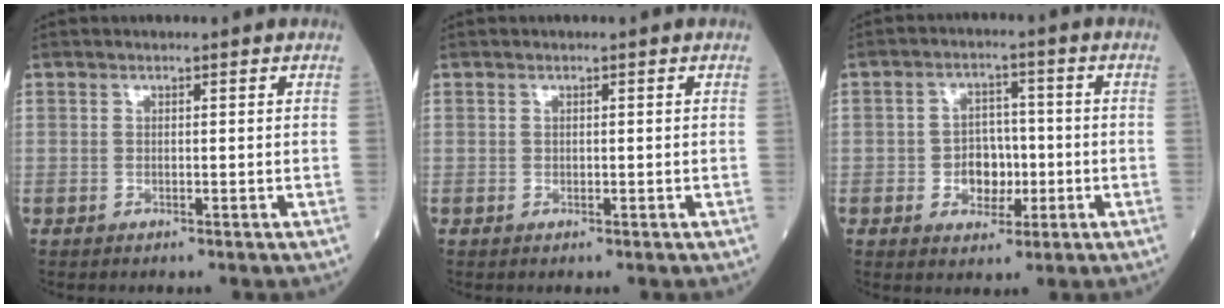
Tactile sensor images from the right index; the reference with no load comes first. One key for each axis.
{"total": 0.0}
{"total": 5.4, "fx": -1.3, "fy": 3.9, "fz": 3.5, "tx": -0.053, "ty": 0.011, "tz": -0.018}